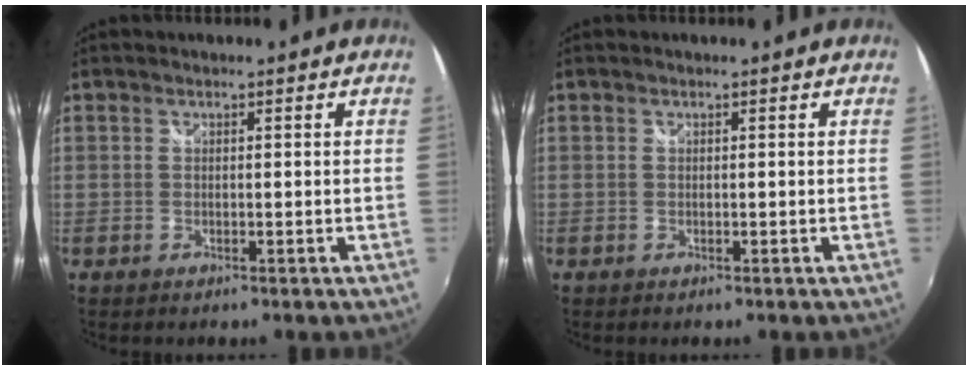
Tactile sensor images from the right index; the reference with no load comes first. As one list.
[{"total": 0.0}]